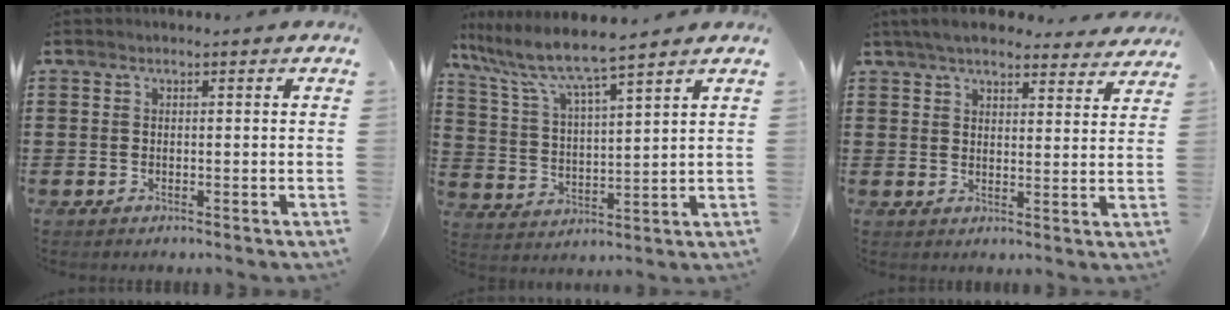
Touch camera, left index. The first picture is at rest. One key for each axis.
{"total": 6.6, "fx": 5.8, "fy": 0.0, "fz": 3.1, "tx": -0.088, "ty": -0.037, "tz": 0.095}
{"total": 5.5, "fx": 5.2, "fy": 0.9, "fz": 1.8, "tx": -0.051, "ty": -0.013, "tz": 0.096}